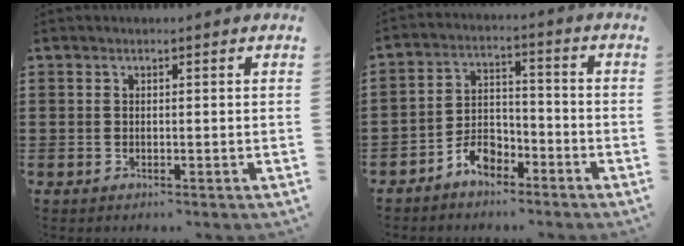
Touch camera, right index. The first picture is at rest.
{"total": 5.3, "force": [-4.0, 2.7, 2.2], "torque": [-0.046, 0.012, -0.076]}